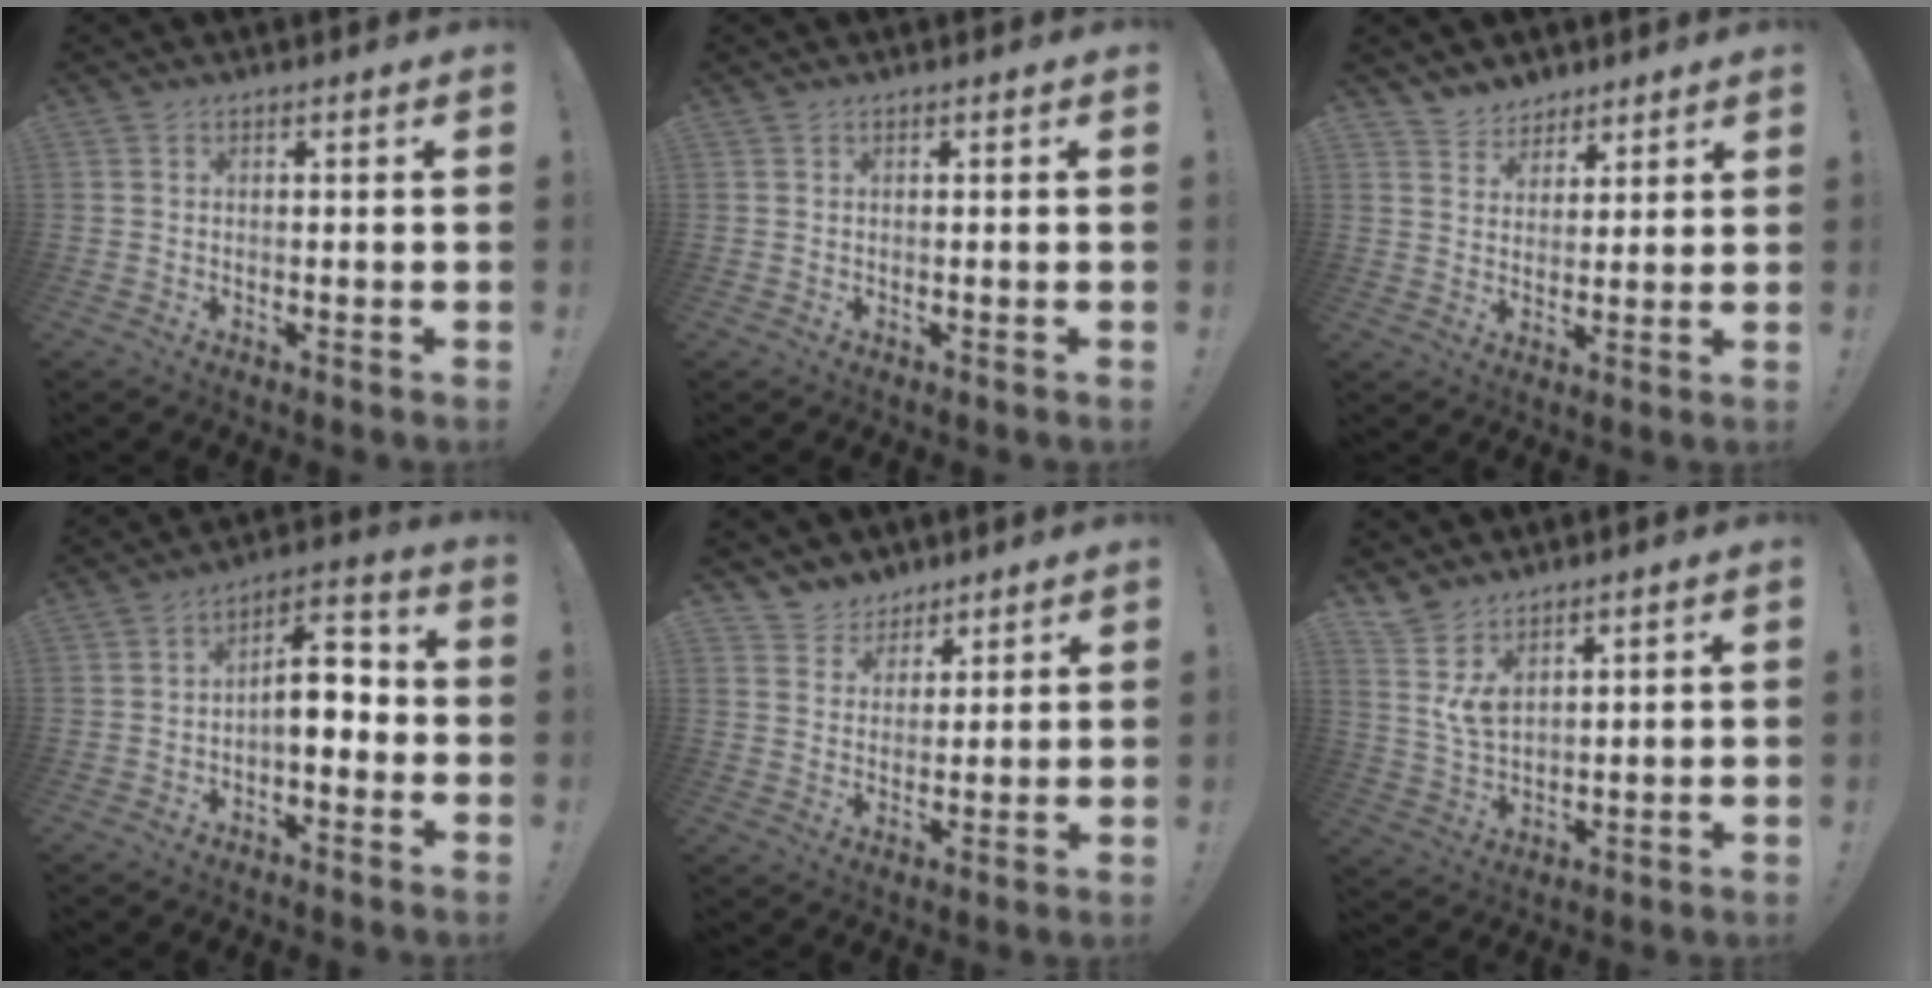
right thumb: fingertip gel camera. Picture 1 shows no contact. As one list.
[{"total": 0.0}, {"total": 5.7, "force": [4.5, 3.5, -0.3], "torque": [0.000, -0.039, 0.089]}, {"total": 9.0, "force": [-2.1, 4.8, 7.3], "torque": [-0.103, 0.012, -0.037]}, {"total": 5.7, "force": [4.2, 3.8, -0.4], "torque": [-0.001, -0.041, 0.083]}, {"total": 7.2, "force": [4.6, 3.7, 4.0], "torque": [-0.076, -0.022, 0.091]}]